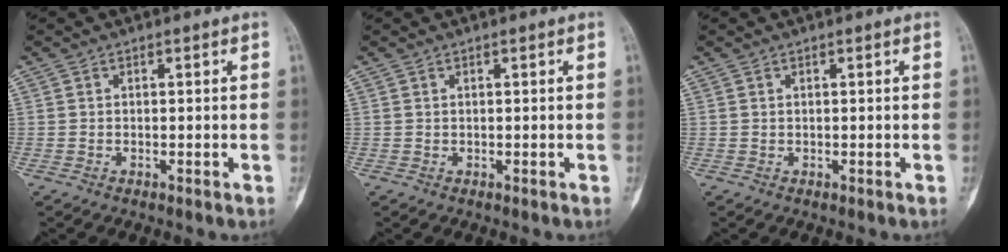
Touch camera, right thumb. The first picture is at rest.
{"total": 0.0}
{"total": 0.0}